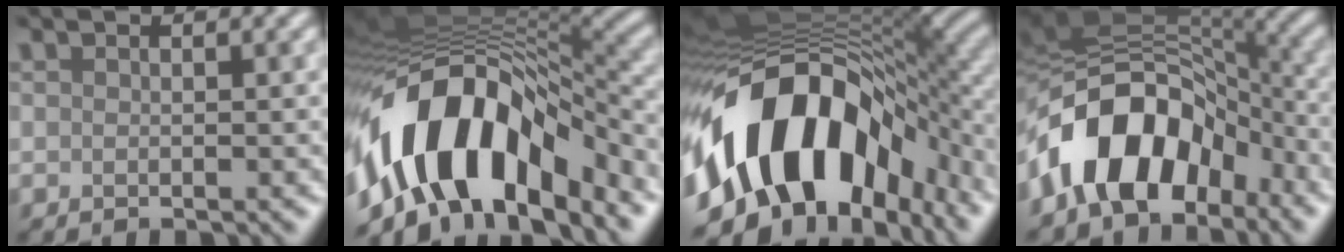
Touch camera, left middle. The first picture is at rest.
{"total": 13.6, "force": [-5.9, 7.1, 10.0], "torque": [-0.169, 0.009, -0.109]}
{"total": 14.9, "force": [-5.2, 8.9, 10.9], "torque": [-0.179, 0.009, -0.094]}
{"total": 12.3, "force": [-4.8, 7.7, 8.3], "torque": [-0.137, 0.023, -0.094]}